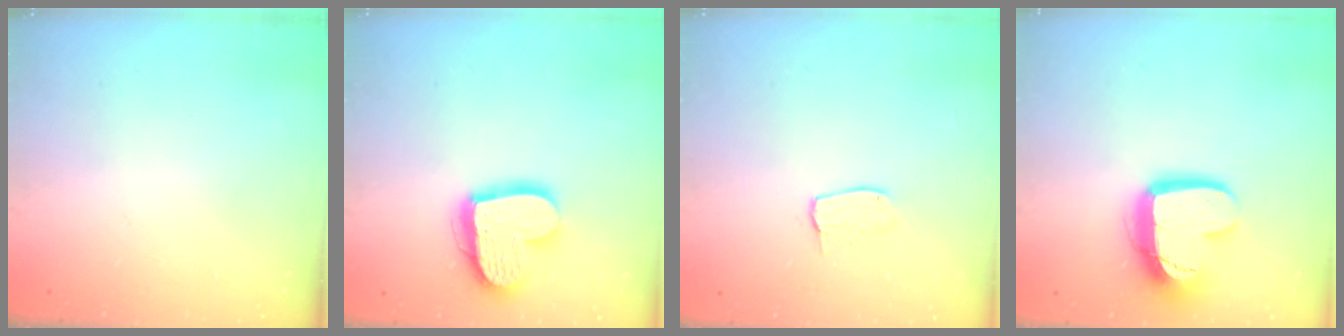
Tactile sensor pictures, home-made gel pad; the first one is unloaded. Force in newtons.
{"total": 16.9, "press": 16.8, "slide": 1.6}
{"total": 4.8, "press": 4.8, "slide": 0.3}
{"total": 14.0, "press": 13.9, "slide": 1.3}